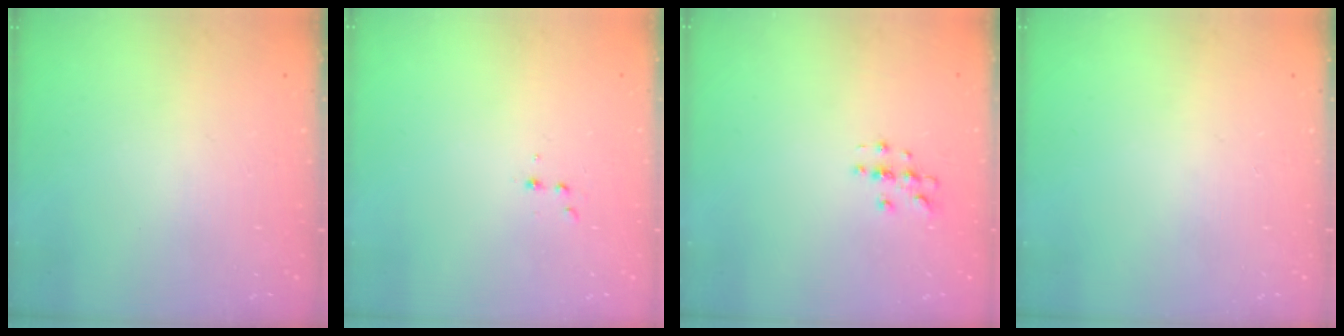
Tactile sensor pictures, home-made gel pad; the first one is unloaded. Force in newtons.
{"total": 3.2, "press": 3.1, "slide": 1.0}
{"total": 2.8, "press": 2.8, "slide": 0.2}
{"total": 0.0}